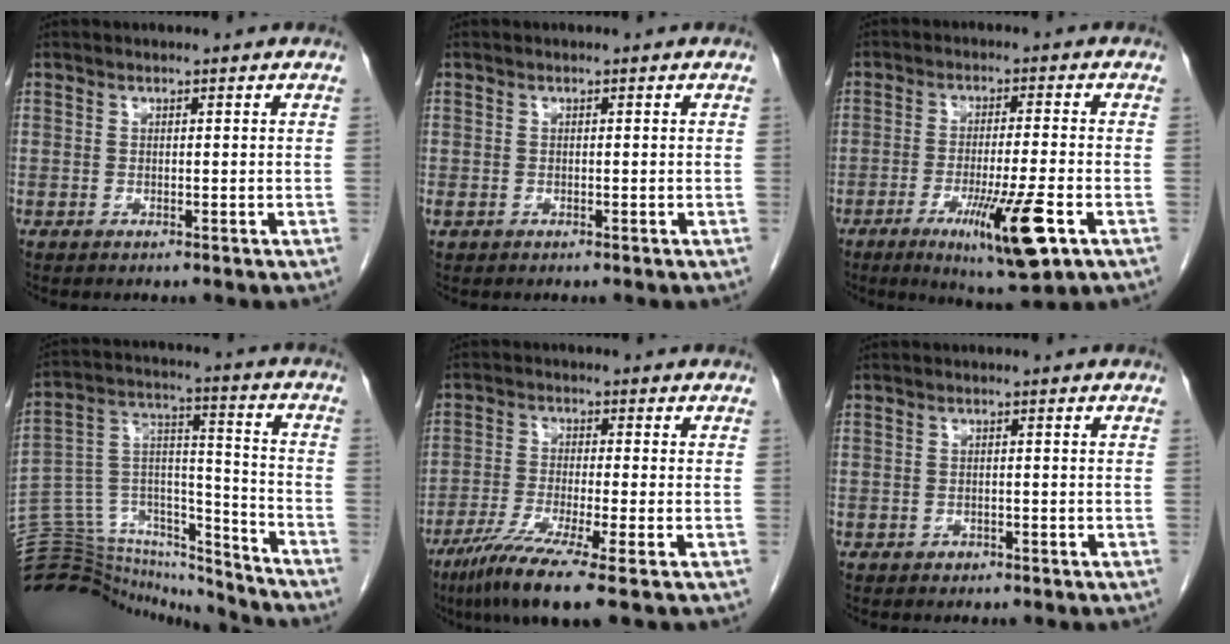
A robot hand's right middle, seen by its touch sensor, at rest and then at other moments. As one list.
[{"total": 0.6, "force": [-0.2, 0.5, 0.2], "torque": [-0.005, 0.003, -0.001]}, {"total": 10.7, "force": [-4.7, 0.5, 9.6], "torque": [-0.160, -0.028, -0.070]}, {"total": 25.5, "force": [-24.4, 5.2, 5.2], "torque": [-0.143, 0.030, -0.384]}, {"total": 9.2, "force": [-5.7, -0.6, 7.2], "torque": [-0.135, -0.028, -0.102]}, {"total": 0.8, "force": [-0.6, 0.6, 0.1], "torque": [-0.008, 0.001, -0.009]}]